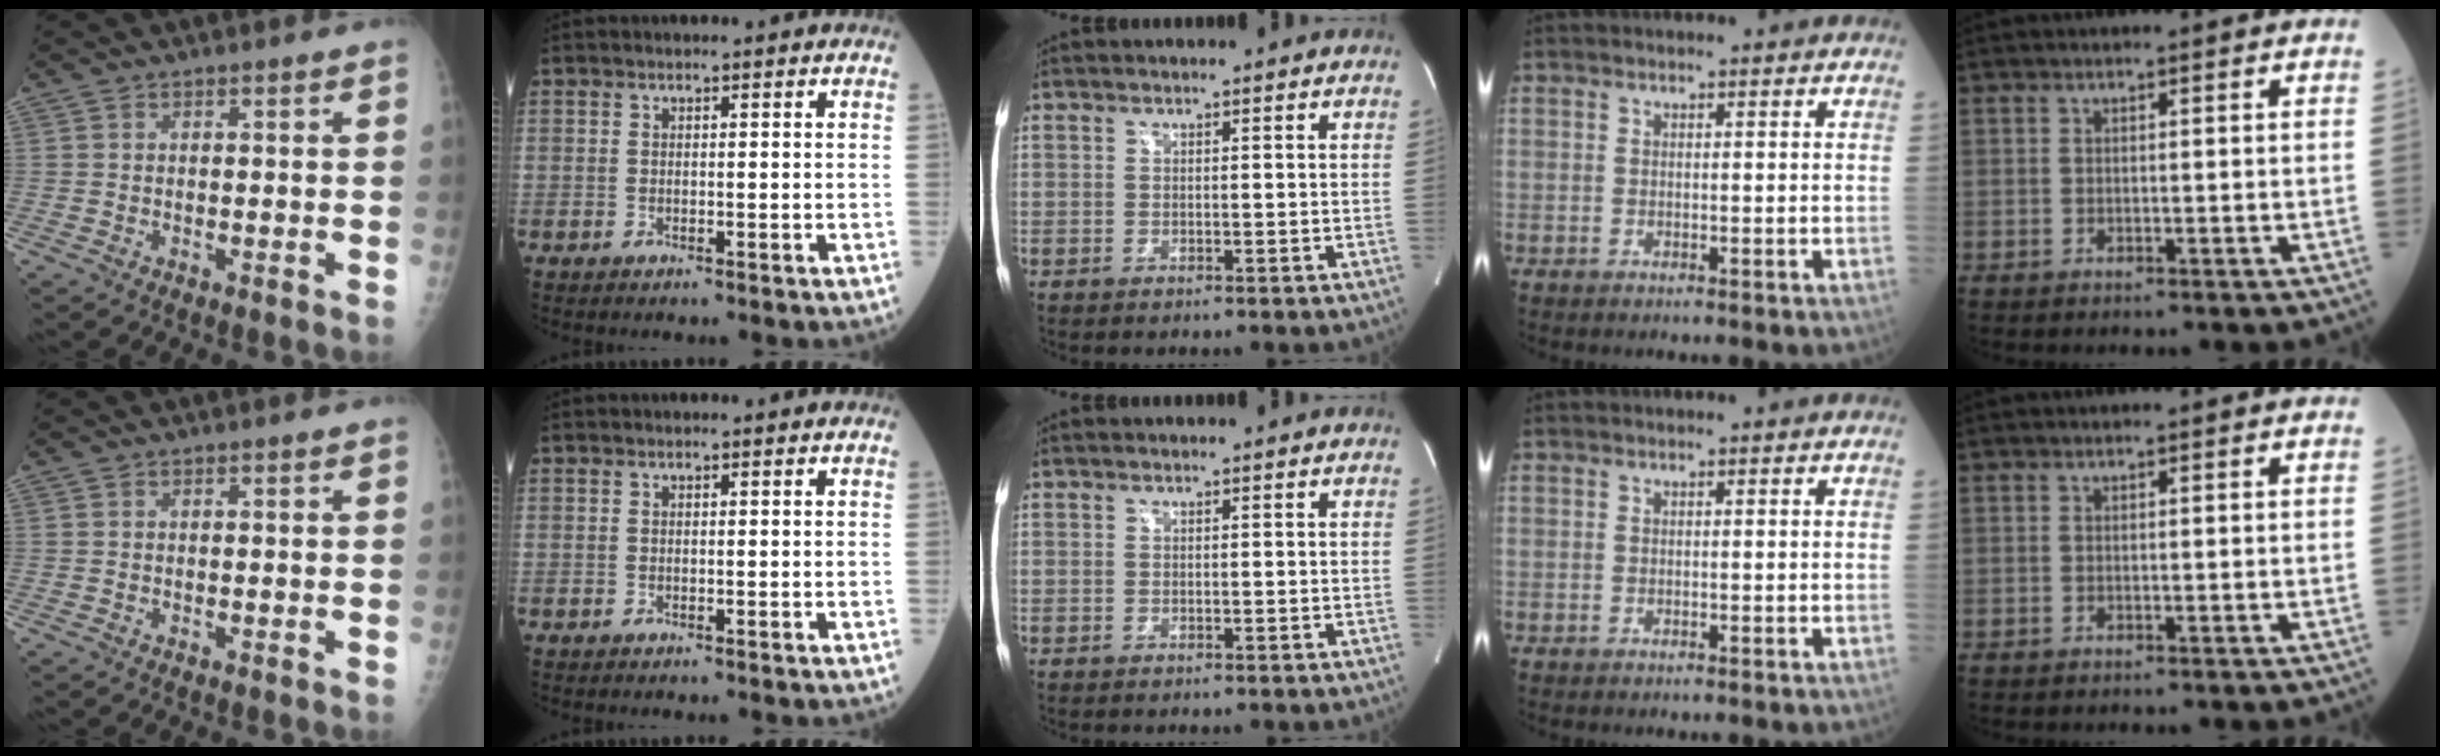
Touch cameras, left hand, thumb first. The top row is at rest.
{}